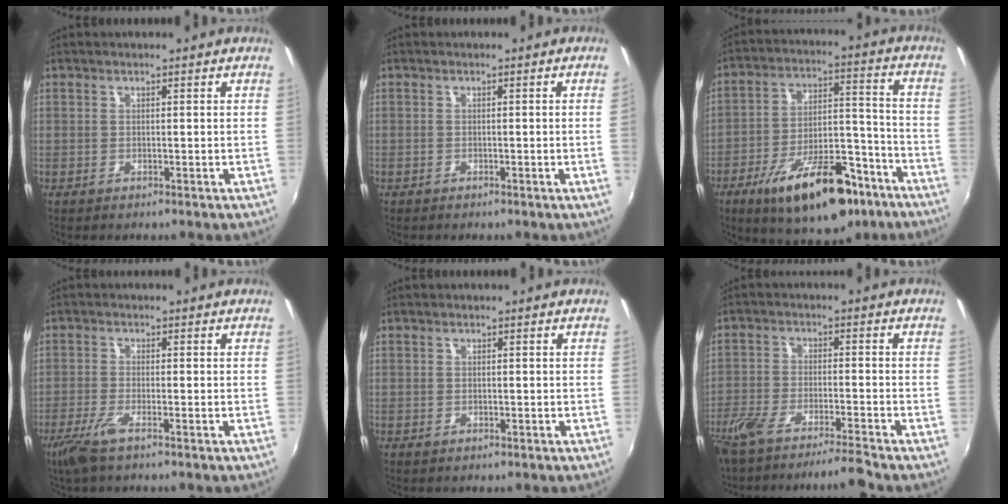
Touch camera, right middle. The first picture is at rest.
{"total": 1.1, "force": [-0.1, -0.7, 0.9], "torque": [-0.006, -0.007, -0.001]}
{"total": 20.9, "force": [-13.1, 8.1, 14.1], "torque": [-0.230, -0.002, -0.192]}
{"total": 4.9, "force": [-3.2, 0.6, 3.7], "torque": [-0.091, -0.013, -0.063]}
{"total": 0.0}
{"total": 9.2, "force": [-8.0, -0.2, 4.4], "torque": [-0.102, -0.017, -0.143]}